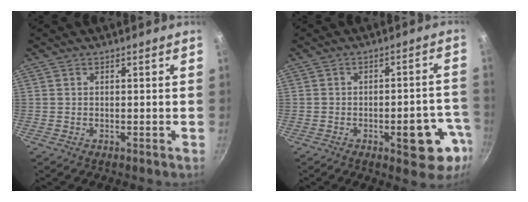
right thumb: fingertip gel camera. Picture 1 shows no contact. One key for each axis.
{"total": 11.5, "fx": -4.7, "fy": 4.9, "fz": 9.3, "tx": -0.066, "ty": 0.031, "tz": -0.056}